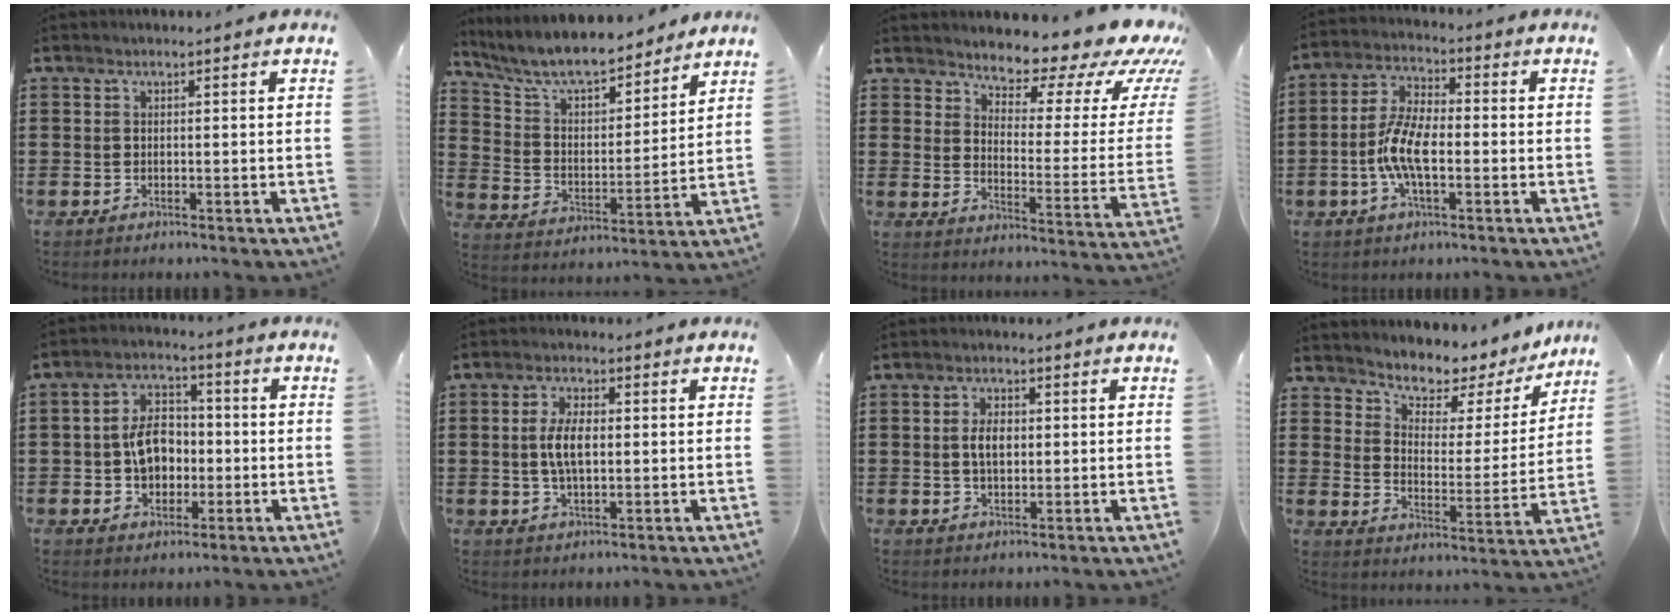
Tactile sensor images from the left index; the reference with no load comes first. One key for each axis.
{"total": 8.4, "fx": 7.6, "fy": 1.3, "fz": 3.3, "tx": -0.095, "ty": -0.044, "tz": 0.133}
{"total": 7.6, "fx": 6.7, "fy": 2.5, "fz": 2.5, "tx": -0.045, "ty": -0.062, "tz": 0.109}
{"total": 7.8, "fx": -1.8, "fy": 3.2, "fz": 6.9, "tx": -0.165, "ty": -0.009, "tz": -0.041}
{"total": 7.4, "fx": -0.5, "fy": 5.4, "fz": 5.1, "tx": -0.109, "ty": 0.011, "tz": -0.015}
{"total": 5.6, "fx": 0.3, "fy": 2.5, "fz": 5.1, "tx": -0.112, "ty": 0.004, "tz": -0.001}
{"total": 3.6, "fx": 0.4, "fy": 2.0, "fz": 2.9, "tx": -0.053, "ty": 0.006, "tz": 0.005}
{"total": 5.1, "fx": 4.7, "fy": 1.7, "fz": 0.4, "tx": -0.027, "ty": -0.048, "tz": 0.073}